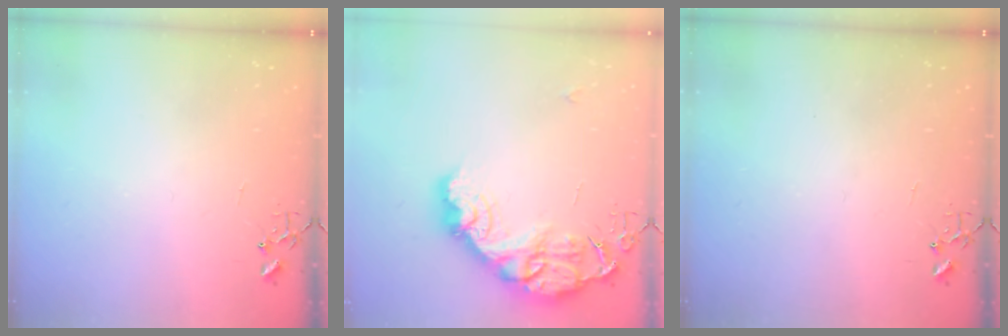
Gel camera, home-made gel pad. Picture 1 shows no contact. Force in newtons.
{"total": 18.2, "press": 18.2, "slide": 1.3}
{"total": 0.0}